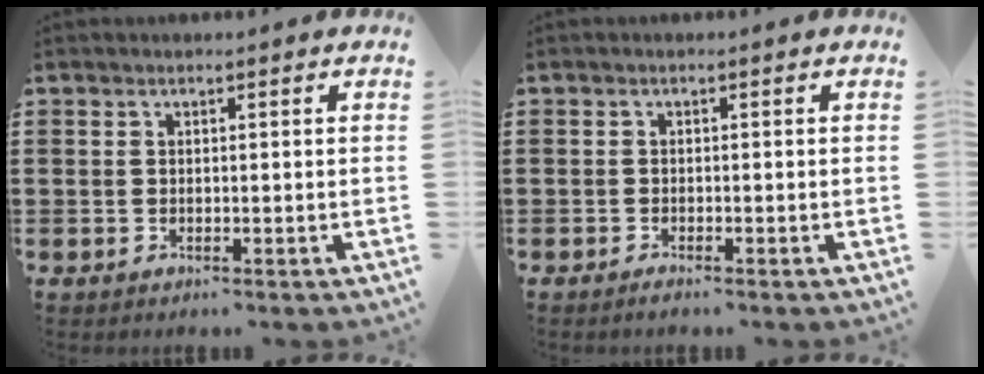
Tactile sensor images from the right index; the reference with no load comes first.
{"total": 0.7, "force": [-0.7, 0.1, 0.2], "torque": [-0.006, -0.004, -0.012]}